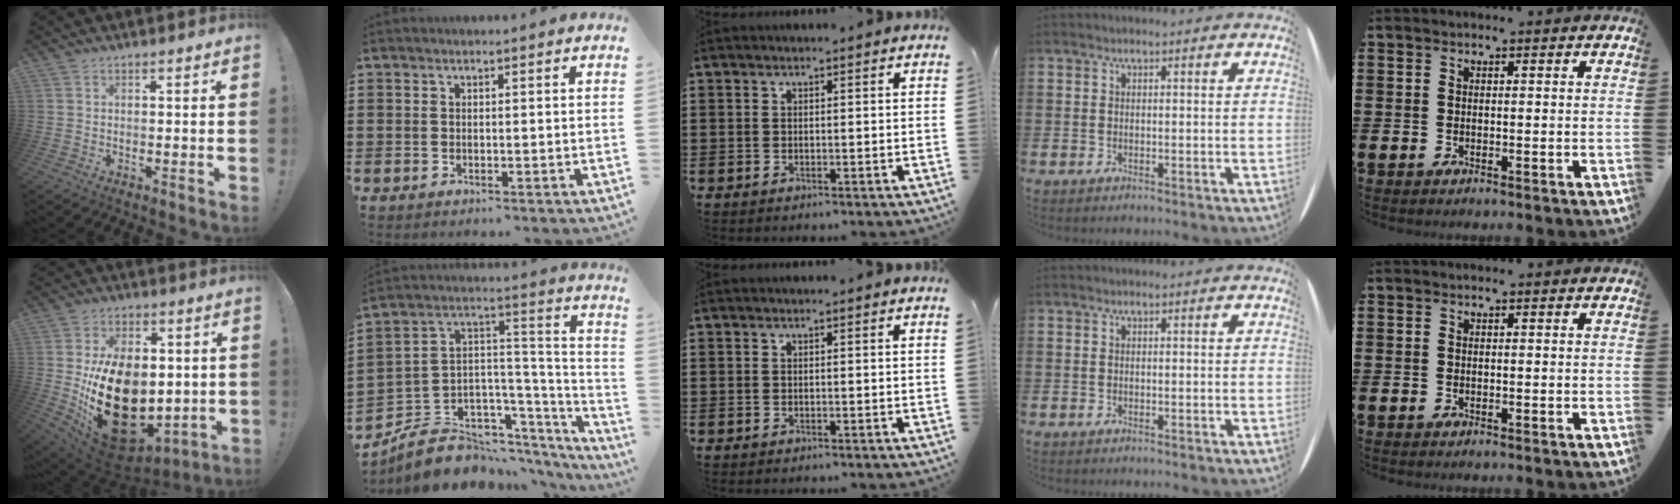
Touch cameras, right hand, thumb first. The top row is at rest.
{"thumb": {"total": 26.1, "force": [-2.2, 17.7, 19.0], "torque": [-0.333, -0.005, -0.010]}, "index": {"total": 7.7, "force": [-6.1, 4.5, 1.2], "torque": [-0.038, -0.002, -0.112]}}